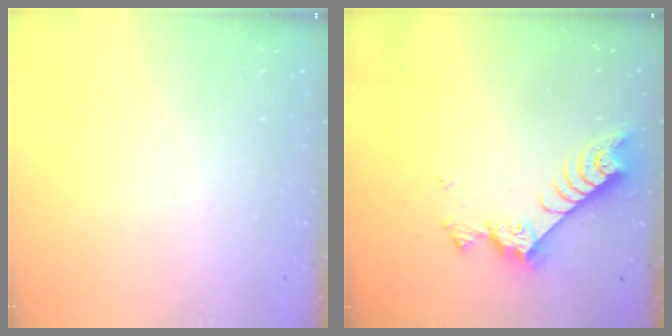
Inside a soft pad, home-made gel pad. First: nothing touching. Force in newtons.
{"total": 7.6, "press": 7.5, "slide": 1.0}